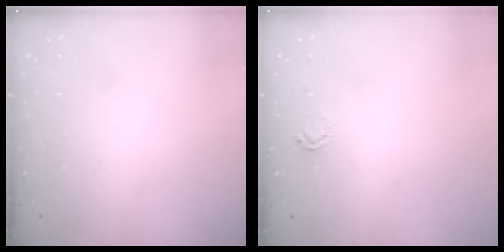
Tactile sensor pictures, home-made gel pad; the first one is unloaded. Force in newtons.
{"total": 3.0, "press": 3.0, "slide": 0.5}